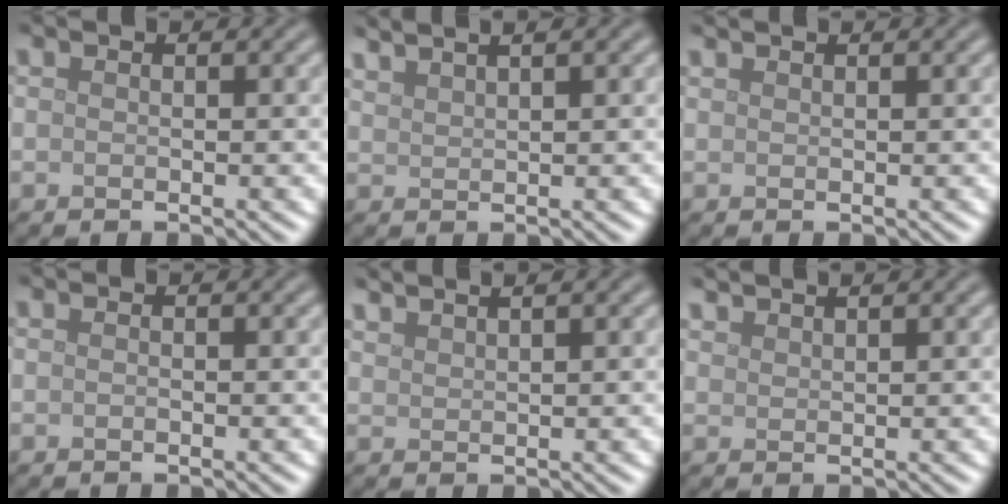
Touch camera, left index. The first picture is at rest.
{"total": 3.9, "force": [3.0, 1.2, 2.2], "torque": [-0.013, 0.023, 0.024]}
{"total": 0.7, "force": [0.7, 0.1, 0.2], "torque": [-0.003, 0.001, 0.012]}
{"total": 0.0}
{"total": 2.5, "force": [2.1, 0.6, 1.2], "torque": [-0.006, 0.010, 0.023]}
{"total": 1.6, "force": [1.5, 0.1, 0.4], "torque": [-0.006, 0.004, 0.030]}